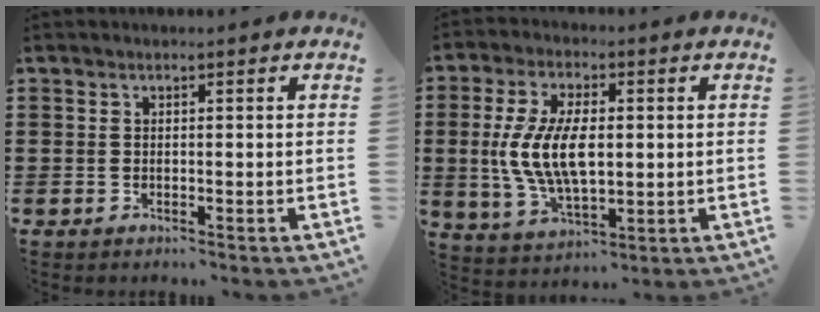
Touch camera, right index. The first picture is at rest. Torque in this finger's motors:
{"motor_torque": [1.49, -0.65, 1.05, 0.21]}